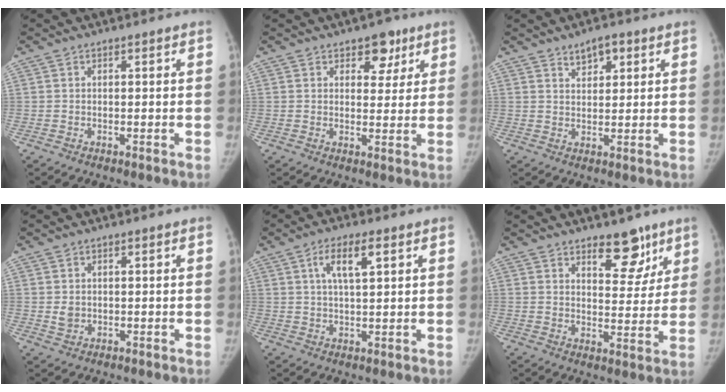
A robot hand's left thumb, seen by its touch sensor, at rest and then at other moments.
{"total": 5.5, "force": [3.2, 3.6, 2.6], "torque": [0.000, -0.014, 0.041]}
{"total": 4.0, "force": [2.5, 2.1, 2.3], "torque": [-0.017, -0.014, 0.040]}
{"total": 2.0, "force": [0.1, 1.7, 1.0], "torque": [-0.010, -0.001, 0.007]}
{"total": 6.2, "force": [2.5, 2.0, 5.4], "torque": [-0.093, -0.003, 0.045]}
{"total": 8.5, "force": [5.7, 4.3, 4.7], "torque": [-0.023, -0.038, 0.084]}